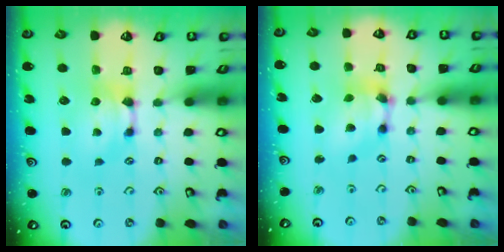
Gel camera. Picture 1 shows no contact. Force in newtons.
{"total": 5.9, "press": 5.6, "slide": 2.1}